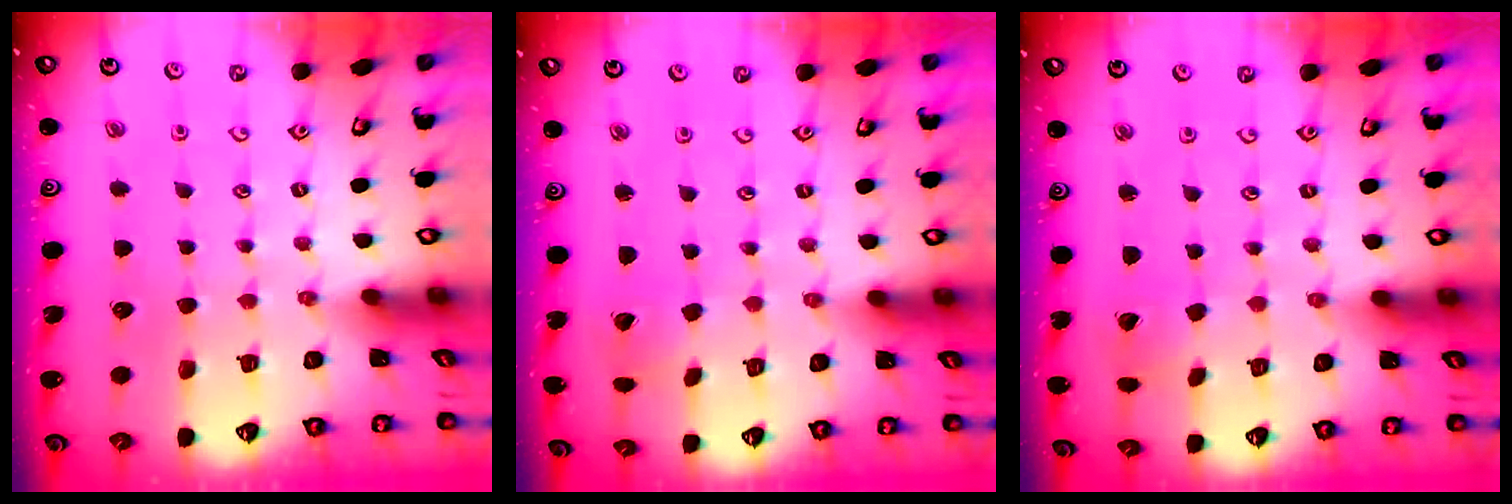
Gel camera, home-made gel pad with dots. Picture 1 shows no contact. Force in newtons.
{"total": 2.6, "press": 2.6, "slide": 0.1}
{"total": 2.6, "press": 2.6, "slide": 0.1}